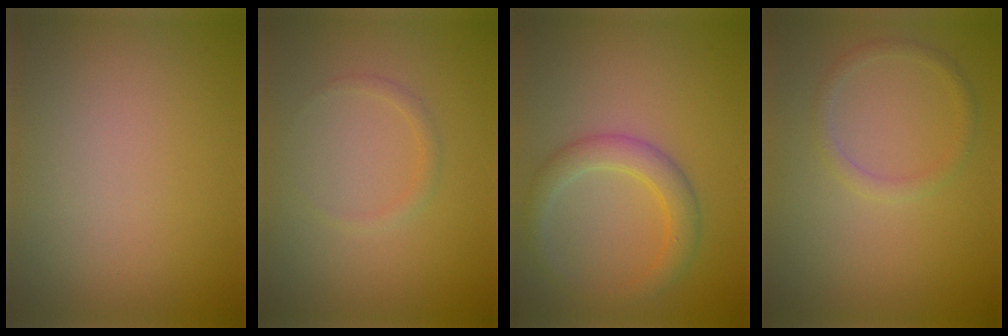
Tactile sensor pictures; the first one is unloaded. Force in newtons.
{"total": 0.9, "press": 0.9, "slide": 0.0}
{"total": 3.2, "press": 3.1, "slide": 0.3}
{"total": 1.3, "press": 1.3, "slide": 0.0}